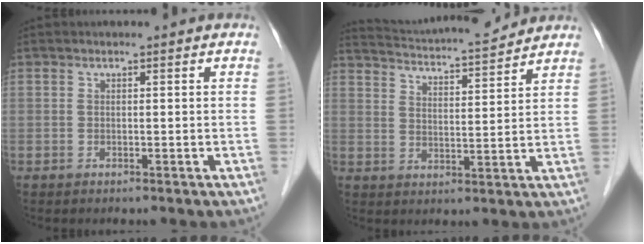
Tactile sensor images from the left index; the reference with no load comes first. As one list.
[{"total": 13.1, "force": [12.6, 0.6, 3.8], "torque": [-0.074, 0.009, 0.191]}]